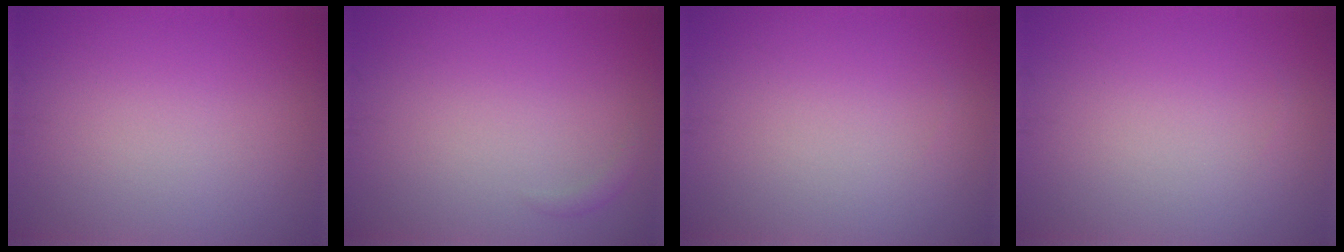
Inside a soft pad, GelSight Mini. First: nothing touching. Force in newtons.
{"total": 0.6, "press": 0.6, "slide": 0.1}
{"total": 0.0}
{"total": 0.0}